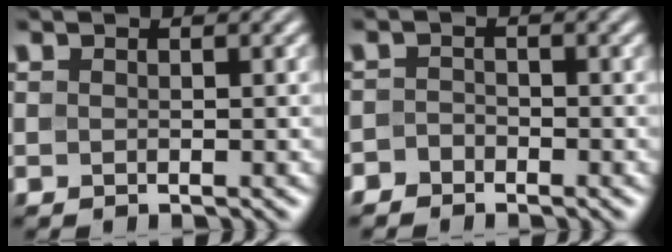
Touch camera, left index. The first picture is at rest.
{"total": 1.4, "force": [-1.2, 0.8, -0.1], "torque": [0.005, 0.005, -0.025]}